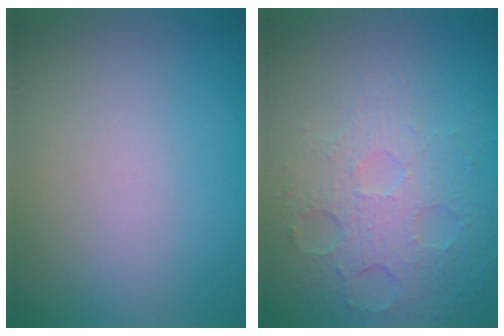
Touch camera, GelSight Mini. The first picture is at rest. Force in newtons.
{"total": 5.1, "press": 3.5, "slide": 3.7}